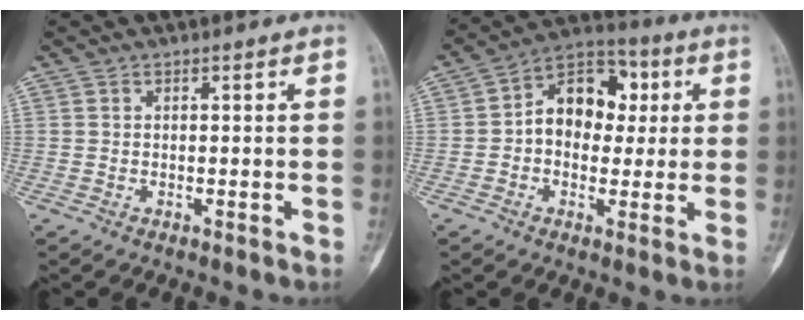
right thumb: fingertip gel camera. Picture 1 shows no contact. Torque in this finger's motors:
{"motor_torque": [1.19, 1.21, 0.47, -0.47, 0.06]}